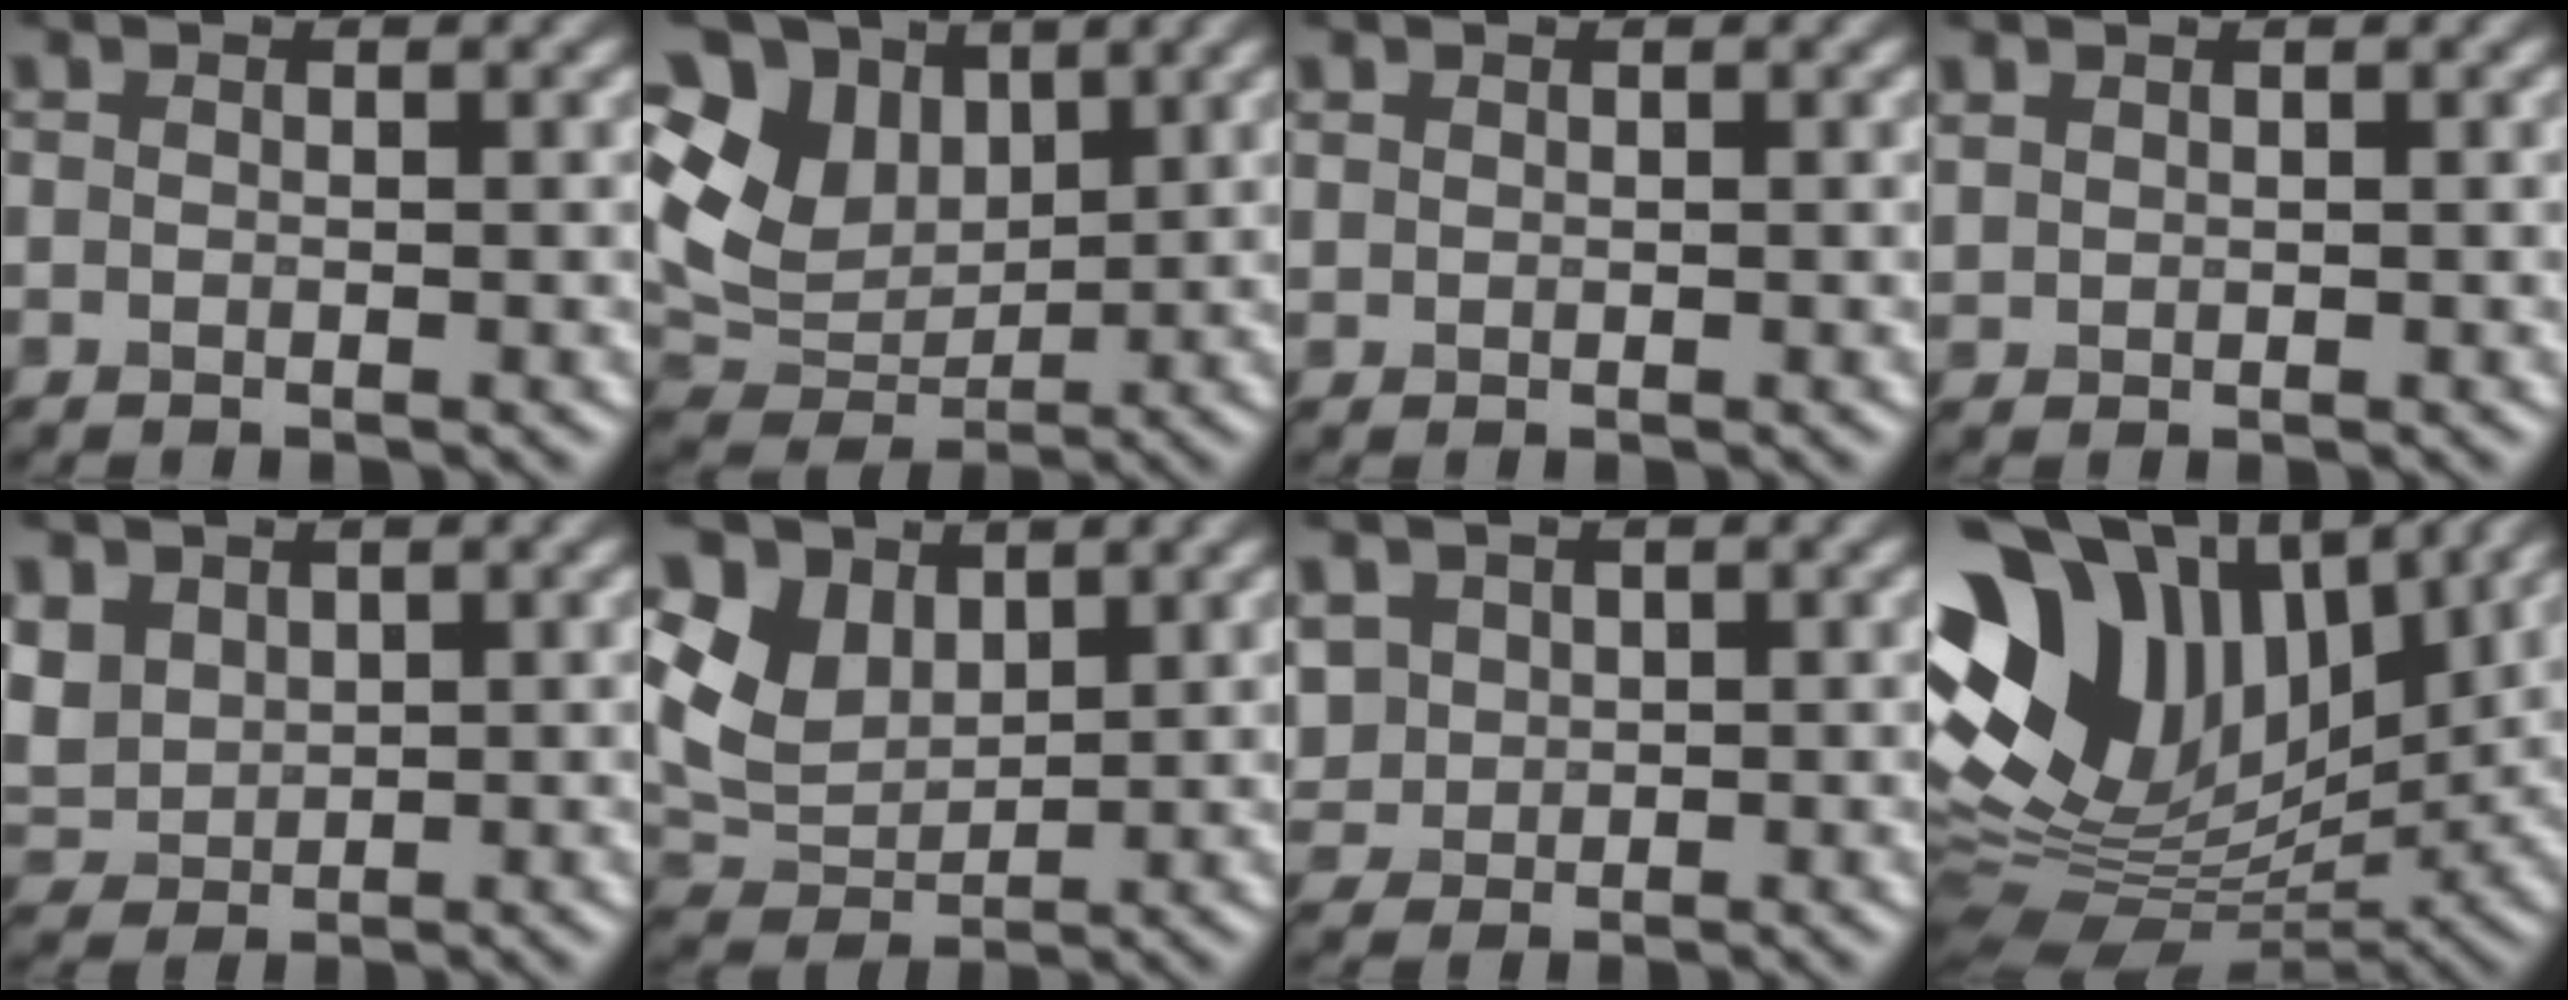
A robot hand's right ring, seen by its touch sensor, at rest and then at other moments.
{"total": 8.5, "force": [3.9, 5.8, 4.7], "torque": [-0.119, 0.017, 0.081]}
{"total": 1.0, "force": [0.1, -0.5, -0.9], "torque": [0.011, 0.006, 0.016]}
{"total": 1.1, "force": [0.6, -0.3, -0.8], "torque": [0.008, 0.006, 0.029]}
{"total": 2.8, "force": [1.7, 2.2, 0.7], "torque": [-0.046, 0.008, 0.049]}
{"total": 4.6, "force": [2.8, 3.1, 1.9], "torque": [-0.066, 0.011, 0.067]}
{"total": 2.1, "force": [1.1, 1.8, -0.1], "torque": [-0.024, 0.009, 0.047]}
{"total": 13.2, "force": [4.2, 9.2, 8.6], "torque": [-0.183, 0.033, 0.086]}